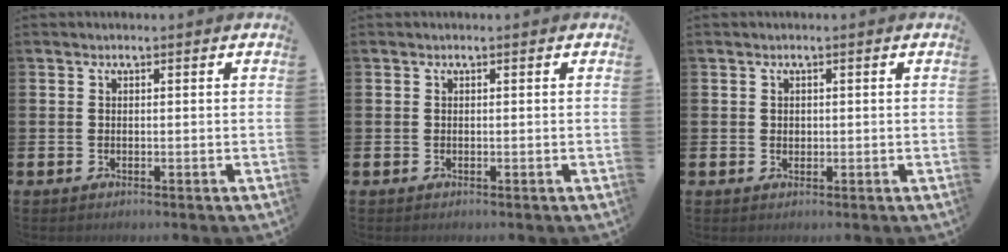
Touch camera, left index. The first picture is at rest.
{"total": 0.0}
{"total": 0.9, "force": [0.5, 0.7, 0.3], "torque": [0.002, 0.003, 0.007]}